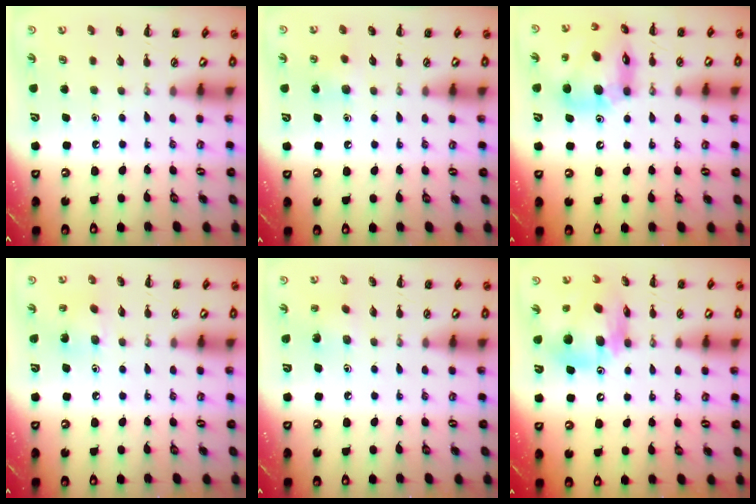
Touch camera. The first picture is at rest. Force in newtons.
{"total": 7.1, "press": 6.7, "slide": 2.4}
{"total": 17.1, "press": 16.3, "slide": 5.0}
{"total": 3.9, "press": 3.7, "slide": 1.1}
{"total": 1.9, "press": 1.7, "slide": 0.7}
{"total": 14.1, "press": 13.5, "slide": 4.1}